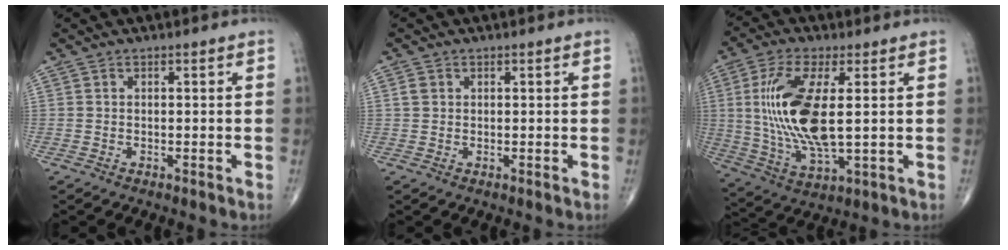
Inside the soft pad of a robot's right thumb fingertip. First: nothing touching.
{"total": 1.4, "force": [0.4, 1.2, 0.7], "torque": [-0.011, 0.003, 0.008]}
{"total": 16.2, "force": [1.9, 5.9, 15.0], "torque": [-0.322, -0.015, 0.043]}